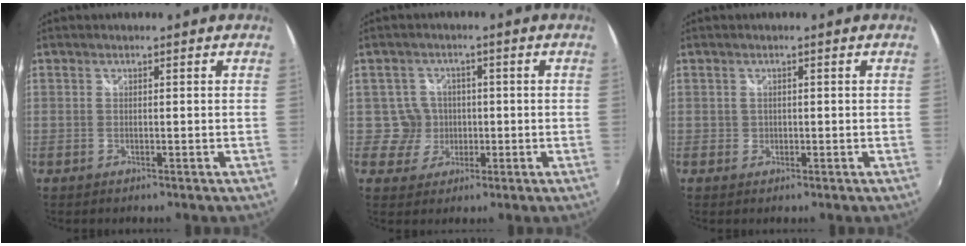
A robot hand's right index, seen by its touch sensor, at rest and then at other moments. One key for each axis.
{"total": 4.8, "fx": -0.4, "fy": 4.8, "fz": 0.1, "tx": -0.003, "ty": 0.016, "tz": -0.003}
{"total": 1.2, "fx": 0.0, "fy": 1.2, "fz": 0.2, "tx": 0.000, "ty": -0.001, "tz": -0.001}